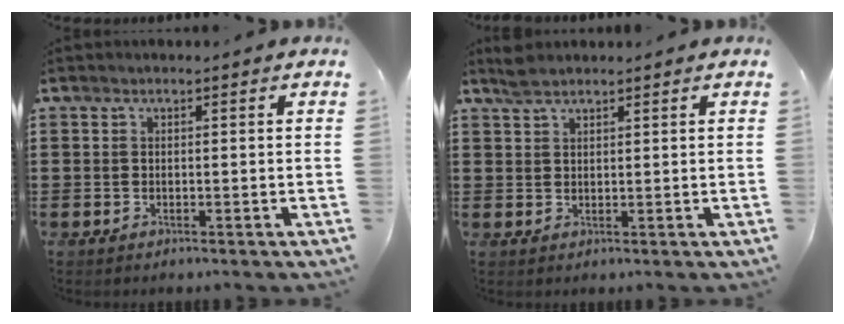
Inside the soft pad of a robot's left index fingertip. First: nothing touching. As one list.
[{"total": 2.4, "force": [2.1, 0.7, 0.8], "torque": [-0.020, 0.002, 0.042]}]